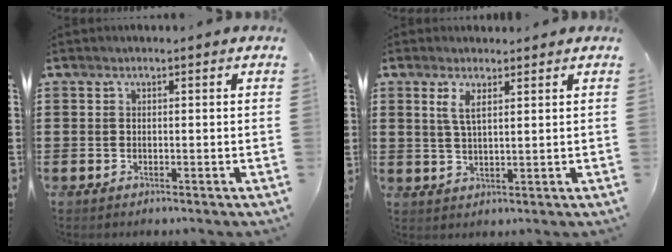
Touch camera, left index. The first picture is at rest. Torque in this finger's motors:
{"motor_torque": [0.29, -0.27, 0.09, 0.05]}